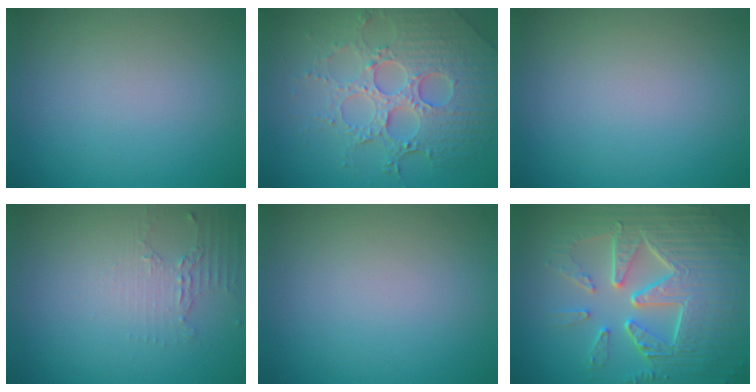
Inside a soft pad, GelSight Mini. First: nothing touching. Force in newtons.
{"total": 7.6, "press": 5.6, "slide": 5.1}
{"total": 0.0}
{"total": 2.2, "press": 1.6, "slide": 1.5}
{"total": 0.0}
{"total": 9.7, "press": 6.5, "slide": 7.1}